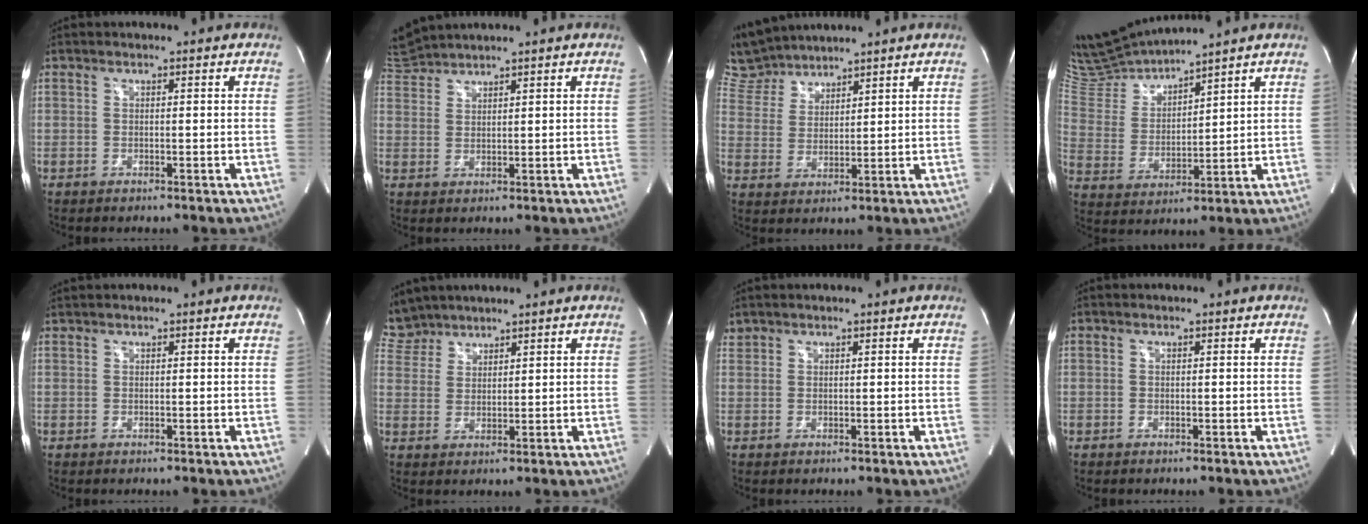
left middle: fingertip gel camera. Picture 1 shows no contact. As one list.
[{"total": 4.2, "force": [4.2, -0.5, -0.1], "torque": [-0.015, 0.017, 0.093]}, {"total": 7.4, "force": [7.3, 1.5, 0.2], "torque": [-0.019, 0.012, 0.157]}, {"total": 10.5, "force": [10.3, -0.8, 2.0], "torque": [-0.066, 0.006, 0.222]}, {"total": 0.7, "force": [0.6, -0.1, 0.1], "torque": [-0.010, 0.012, 0.020]}, {"total": 5.7, "force": [5.4, 2.0, -0.2], "torque": [-0.001, 0.013, 0.112]}, {"total": 0.9, "force": [0.9, 0.3, -0.1], "torque": [-0.005, 0.012, 0.022]}, {"total": 0.0}]